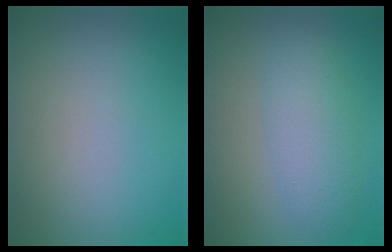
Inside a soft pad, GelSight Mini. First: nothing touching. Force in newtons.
{"total": 4.0, "press": 4.0, "slide": 0.2}